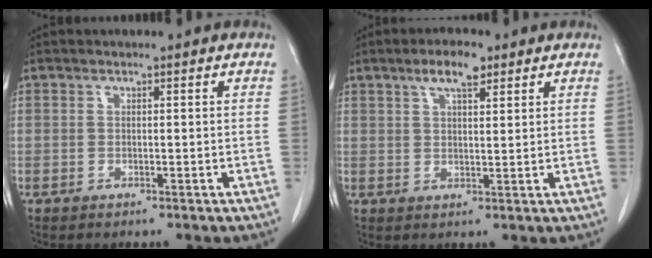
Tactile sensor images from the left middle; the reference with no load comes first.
{"total": 4.7, "force": [3.0, 1.4, 3.4], "torque": [-0.065, 0.007, 0.051]}